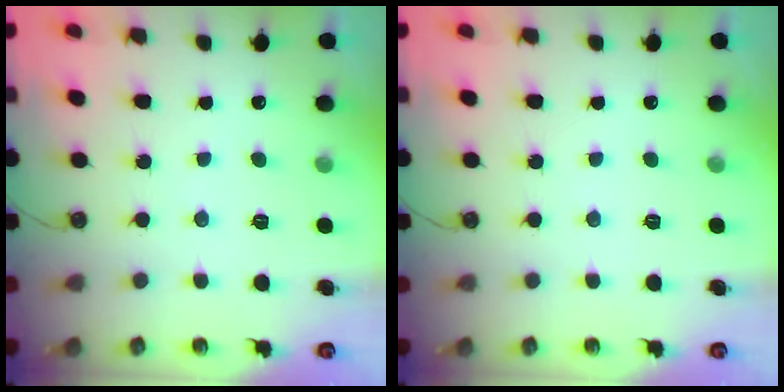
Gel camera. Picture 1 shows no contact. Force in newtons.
{"total": 0.0}